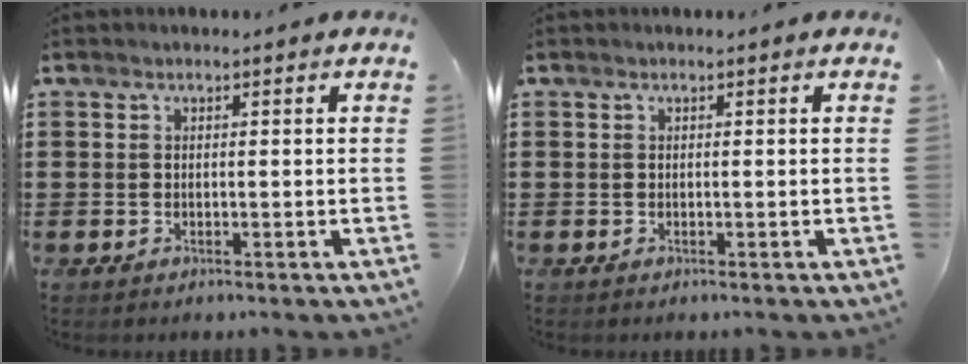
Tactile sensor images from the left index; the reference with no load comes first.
{"total": 0.0}